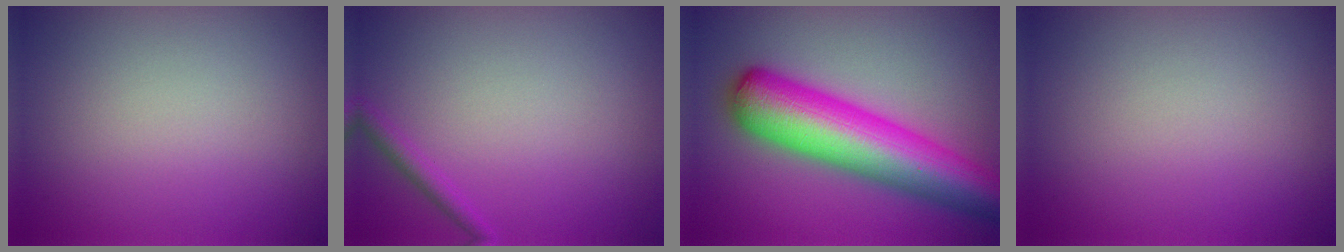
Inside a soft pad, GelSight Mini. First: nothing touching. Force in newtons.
{"total": 1.4, "press": 1.4, "slide": 0.1}
{"total": 10.4, "press": 10.4, "slide": 0.3}
{"total": 0.0}